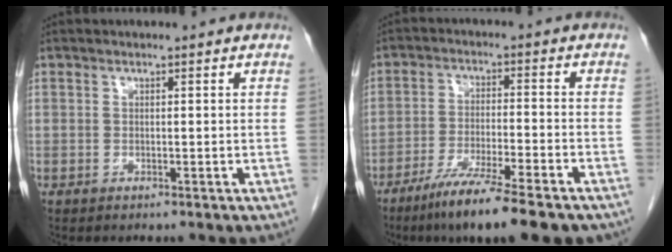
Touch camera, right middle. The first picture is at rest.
{"total": 13.0, "force": [-9.6, 0.9, 8.6], "torque": [-0.141, -0.033, -0.152]}